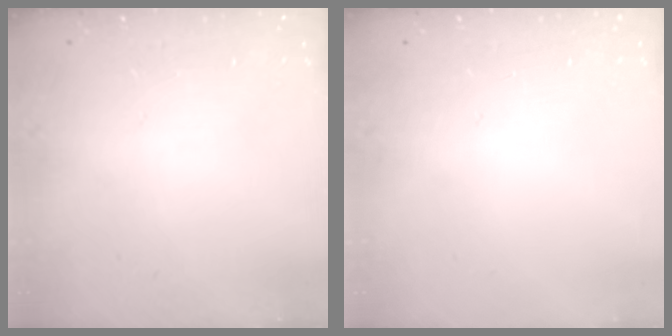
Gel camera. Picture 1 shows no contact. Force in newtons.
{"total": 0.0}